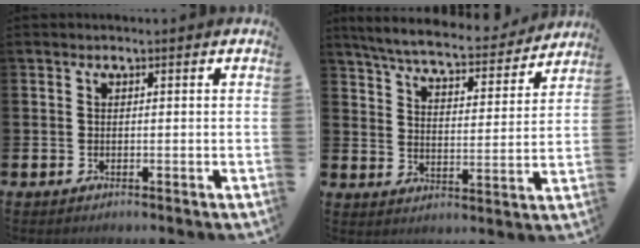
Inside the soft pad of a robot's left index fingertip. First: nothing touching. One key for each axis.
{"total": 6.7, "fx": 6.4, "fy": 0.7, "fz": 2.1, "tx": -0.066, "ty": -0.046, "tz": 0.107}